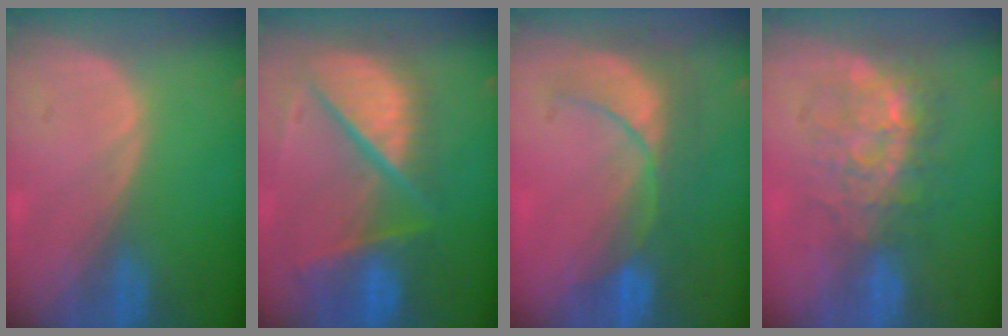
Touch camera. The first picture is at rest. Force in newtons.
{"total": 11.7, "press": 9.7, "slide": 6.4}
{"total": 8.5, "press": 7.9, "slide": 3.3}
{"total": 8.8, "press": 7.5, "slide": 4.7}